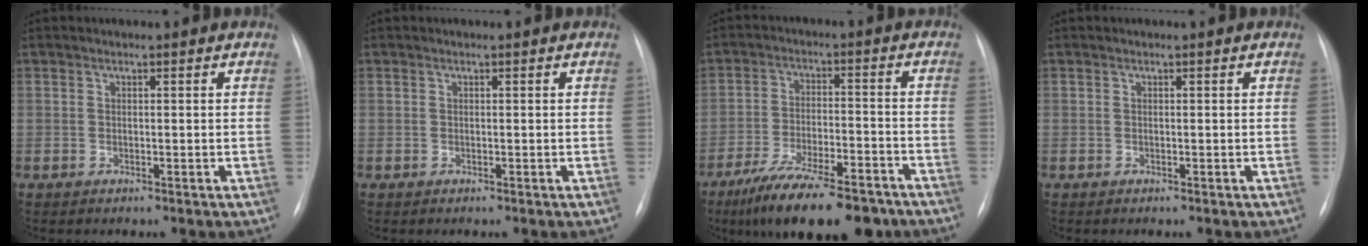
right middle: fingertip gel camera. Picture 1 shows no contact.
{"total": 0.0}
{"total": 17.1, "force": [-13.0, 4.5, 10.2], "torque": [-0.148, -0.010, -0.206]}
{"total": 0.0}